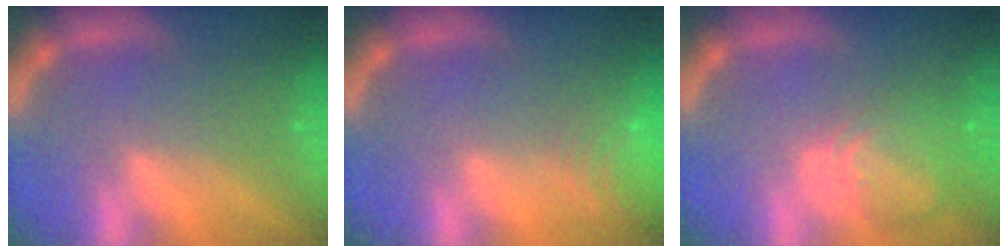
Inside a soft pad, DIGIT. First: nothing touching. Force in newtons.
{"total": 7.0}
{"total": 5.6}